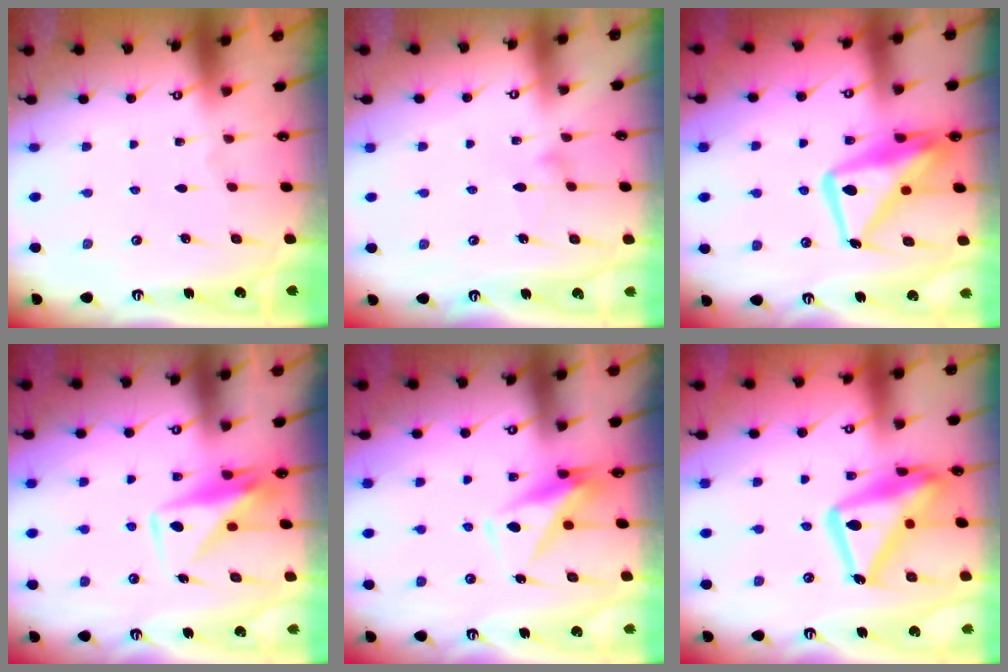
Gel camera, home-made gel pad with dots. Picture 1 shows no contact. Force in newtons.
{"total": 7.0, "press": 7.0, "slide": 0.5}
{"total": 17.2, "press": 17.2, "slide": 1.7}
{"total": 9.1, "press": 9.1, "slide": 0.6}
{"total": 9.3, "press": 9.2, "slide": 1.6}
{"total": 20.3, "press": 20.2, "slide": 1.8}